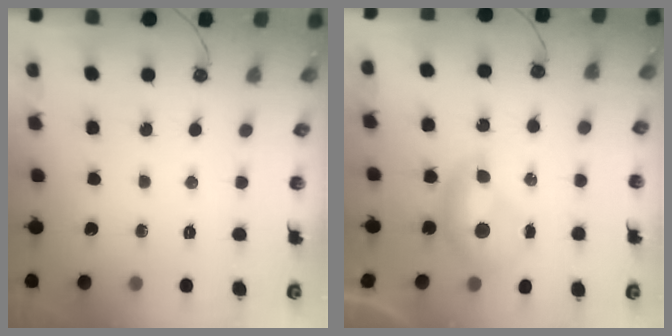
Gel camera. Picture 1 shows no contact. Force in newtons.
{"total": 0.0}